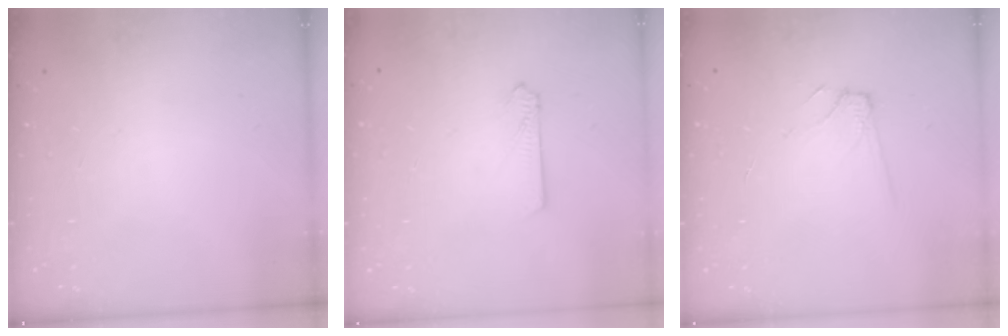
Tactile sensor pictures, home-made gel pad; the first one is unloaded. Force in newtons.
{"total": 2.7, "press": 2.7, "slide": 0.3}
{"total": 5.0, "press": 5.0, "slide": 0.5}